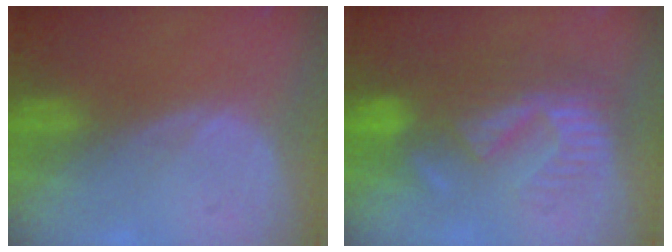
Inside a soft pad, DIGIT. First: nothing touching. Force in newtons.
{"total": 8.9, "press": 8.4, "slide": 3.0}